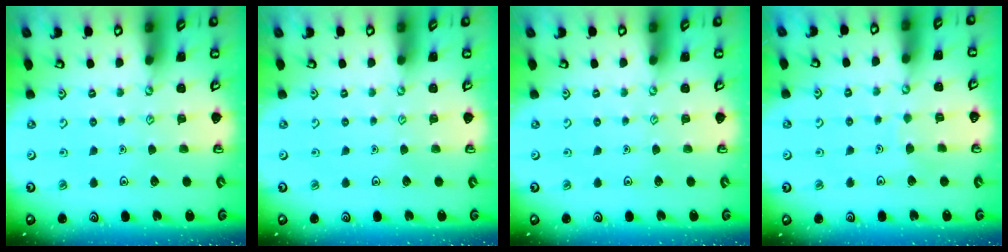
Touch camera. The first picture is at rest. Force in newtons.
{"total": 0.0}
{"total": 0.0}
{"total": 2.6, "press": 2.6, "slide": 0.1}